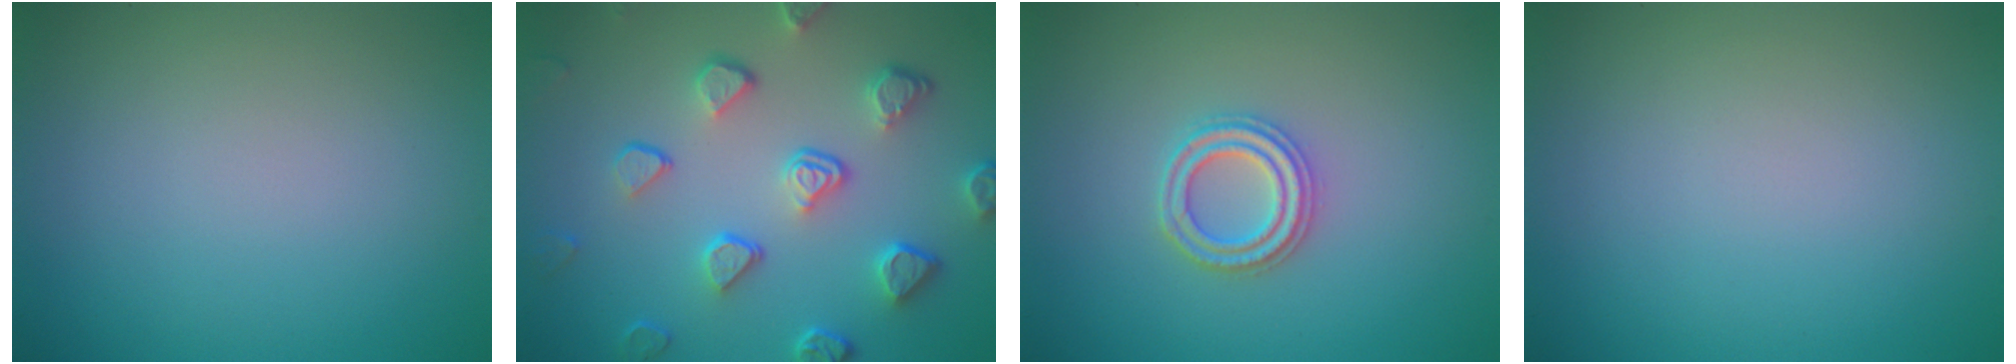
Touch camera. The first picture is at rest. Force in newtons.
{"total": 5.3, "press": 4.1, "slide": 3.3}
{"total": 2.4, "press": 2.4, "slide": 0.4}
{"total": 0.0}